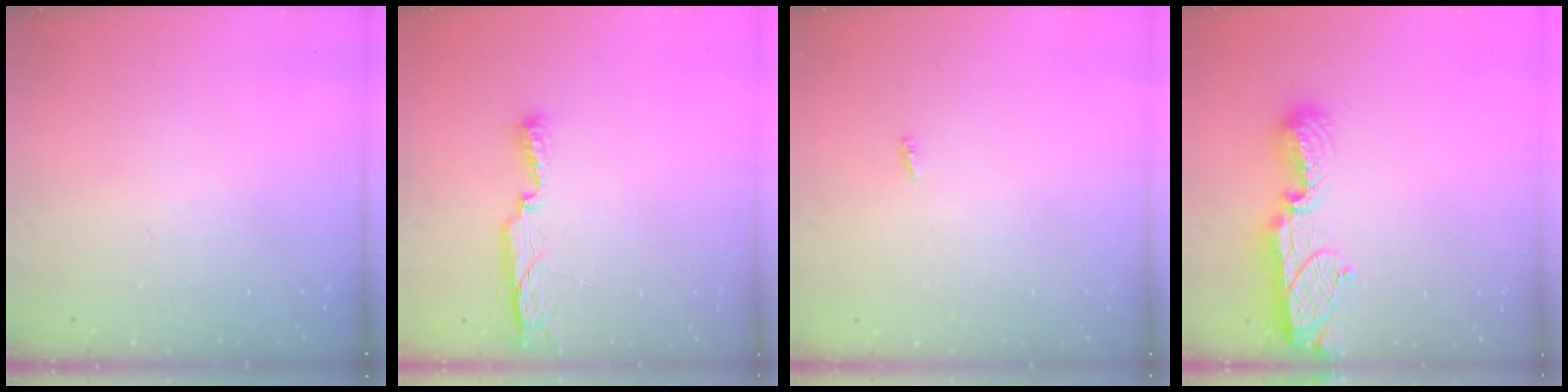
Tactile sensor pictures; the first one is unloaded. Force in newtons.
{"total": 6.6, "press": 6.5, "slide": 1.1}
{"total": 1.9, "press": 1.9, "slide": 0.2}
{"total": 12.7, "press": 12.7, "slide": 1.0}